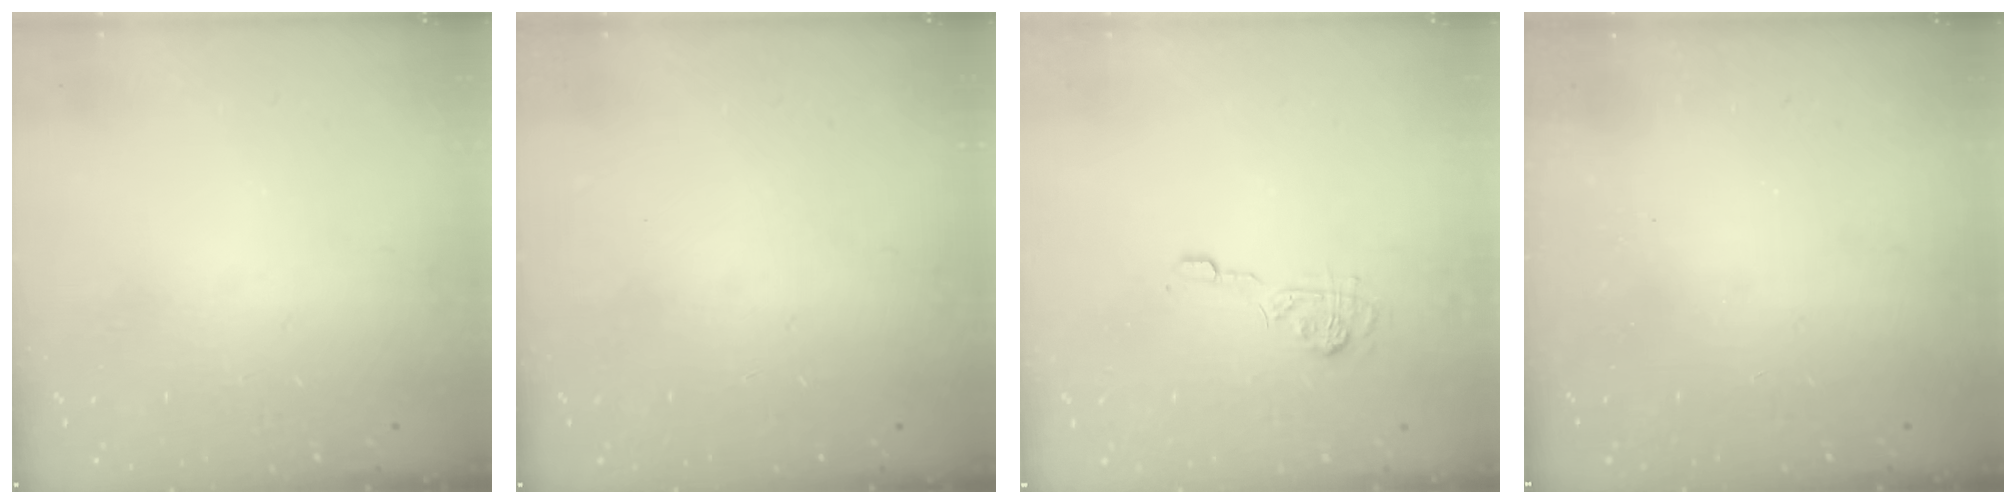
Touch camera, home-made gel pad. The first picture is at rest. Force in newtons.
{"total": 0.0}
{"total": 8.1, "press": 8.1, "slide": 0.7}
{"total": 2.3, "press": 2.1, "slide": 0.8}